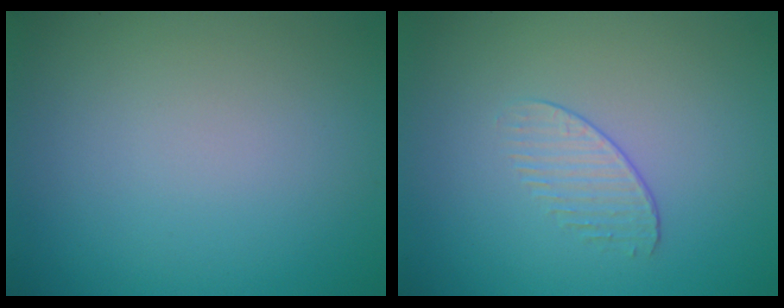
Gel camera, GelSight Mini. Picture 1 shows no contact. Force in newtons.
{"total": 1.2, "press": 0.6, "slide": 1.0}